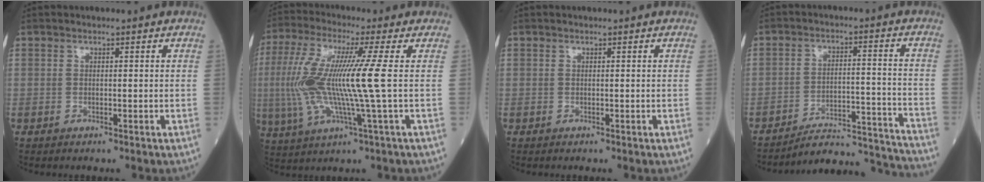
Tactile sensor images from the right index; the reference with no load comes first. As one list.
[{"total": 13.3, "force": [0.0, -0.5, 13.3], "torque": [-0.289, -0.004, -0.007]}, {"total": 0.0}, {"total": 14.7, "force": [-14.7, -0.4, 1.3], "torque": [-0.003, 0.030, -0.208]}]